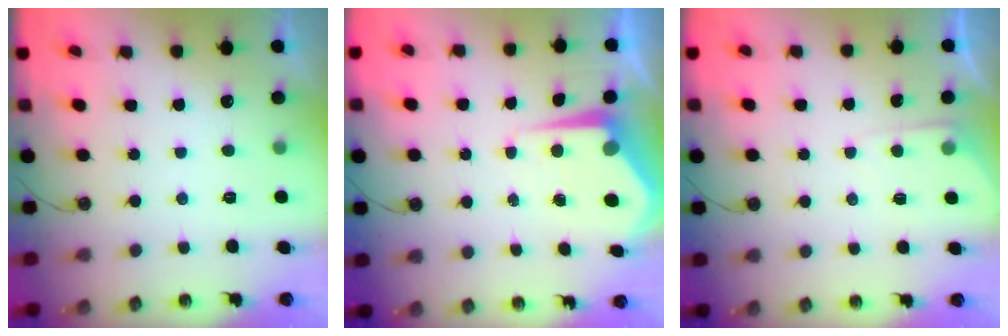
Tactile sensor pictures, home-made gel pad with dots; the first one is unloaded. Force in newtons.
{"total": 6.8, "press": 6.8, "slide": 0.5}
{"total": 3.8, "press": 3.8, "slide": 0.5}